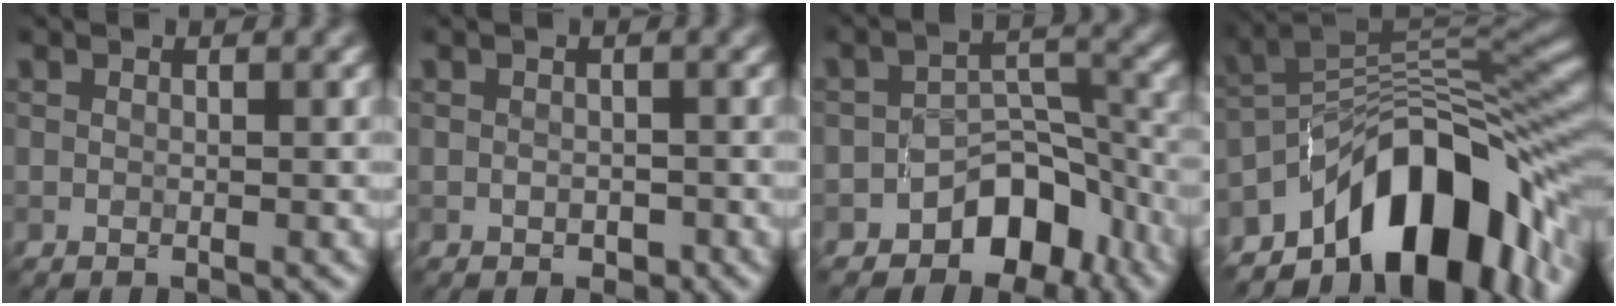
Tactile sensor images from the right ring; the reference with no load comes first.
{"total": 1.0, "force": [-0.3, 0.9, 0.5], "torque": [-0.004, -0.002, -0.005]}
{"total": 5.9, "force": [-3.8, 3.6, 2.7], "torque": [-0.013, 0.005, -0.061]}
{"total": 13.2, "force": [-7.1, 6.5, 9.0], "torque": [-0.115, 0.013, -0.131]}